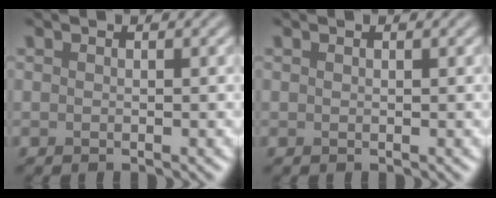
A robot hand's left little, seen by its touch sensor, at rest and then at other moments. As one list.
[{"total": 0.0}]